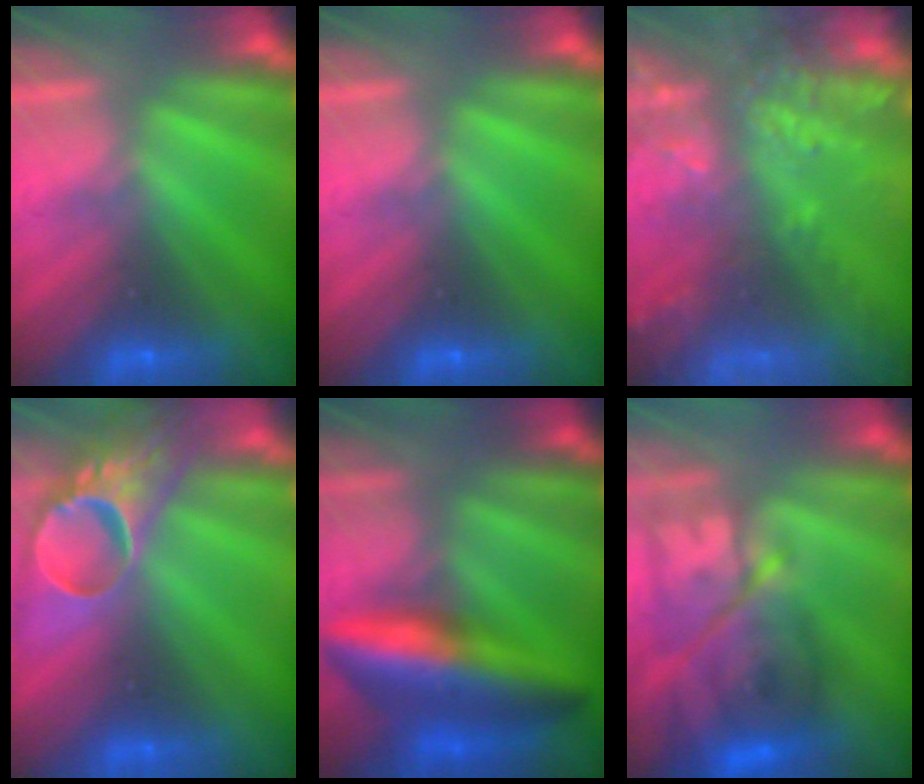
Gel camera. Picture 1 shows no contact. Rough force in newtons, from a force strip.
{"total": 0.0}
{"total": 7.4}
{"total": 7.8}
{"total": 8.5}
{"total": 9.7}